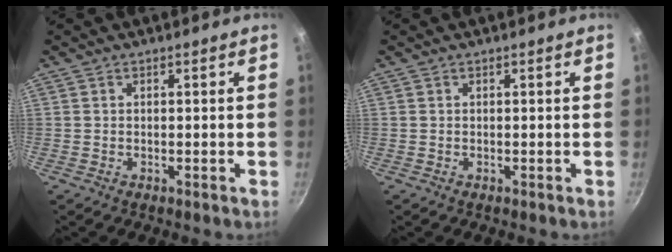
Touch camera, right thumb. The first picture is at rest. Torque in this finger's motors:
{"motor_torque": [-0.10, 0.03, 0.02, -0.02, 0.00]}